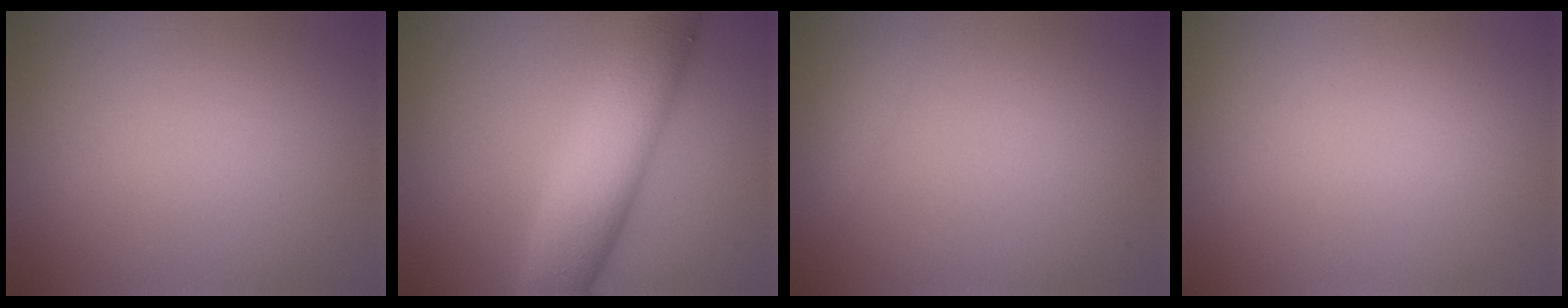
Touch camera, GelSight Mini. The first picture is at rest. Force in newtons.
{"total": 8.3, "press": 8.3, "slide": 0.1}
{"total": 1.0, "press": 1.0, "slide": 0.0}
{"total": 0.0}